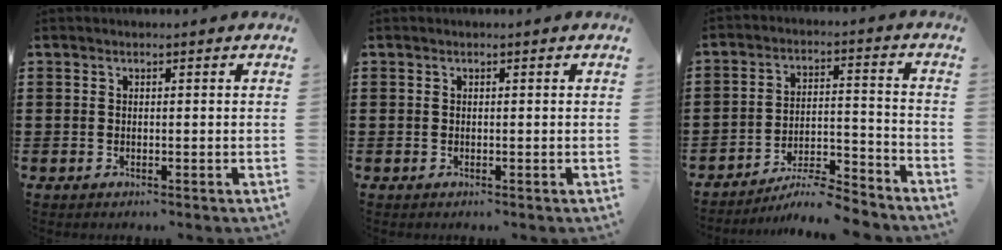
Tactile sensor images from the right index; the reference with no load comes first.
{"total": 0.0}
{"total": 7.3, "force": [-6.8, 0.6, 2.5], "torque": [-0.033, 0.013, -0.130]}